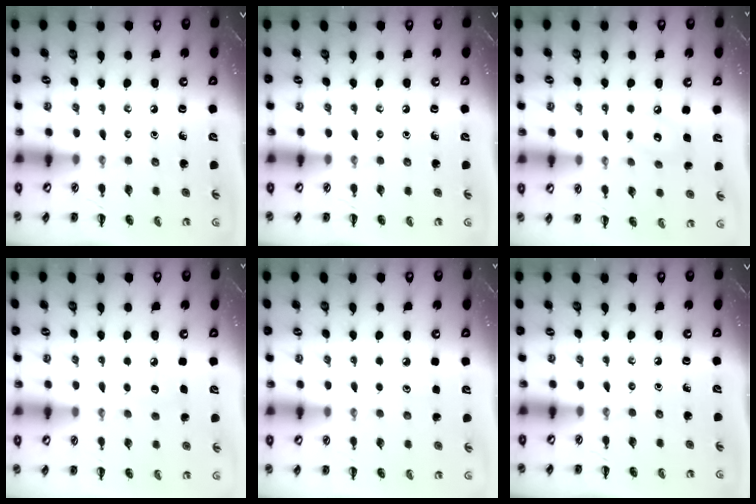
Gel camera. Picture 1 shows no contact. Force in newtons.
{"total": 0.0}
{"total": 7.7, "press": 7.7, "slide": 0.8}
{"total": 6.3, "press": 6.1, "slide": 1.5}
{"total": 5.1, "press": 4.9, "slide": 1.5}
{"total": 0.0}